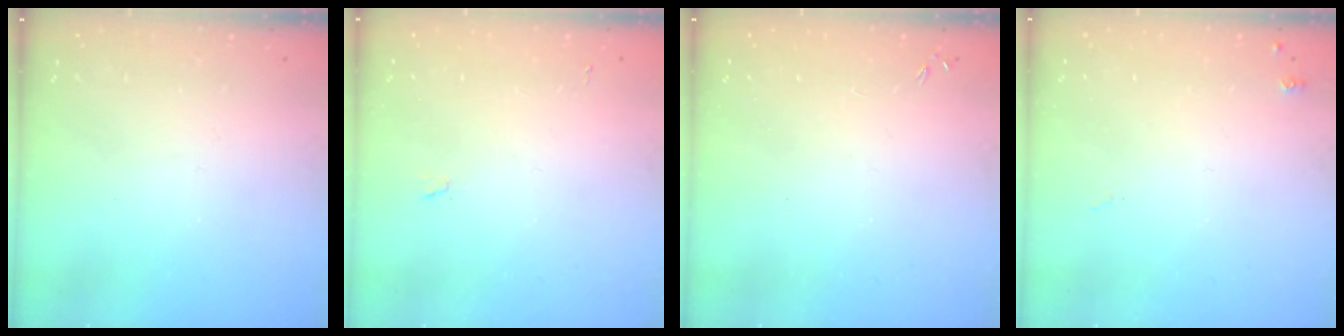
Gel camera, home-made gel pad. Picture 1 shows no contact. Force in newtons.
{"total": 3.8, "press": 3.8, "slide": 0.6}
{"total": 0.0}
{"total": 3.7, "press": 3.6, "slide": 0.7}